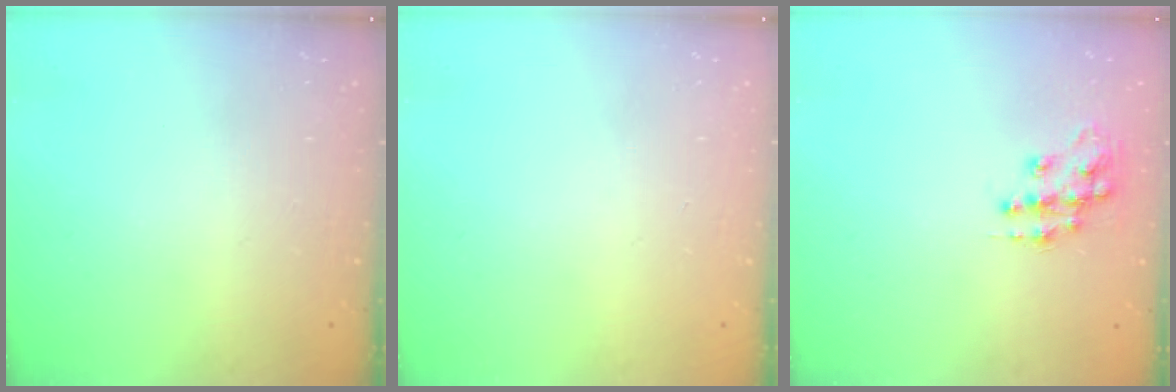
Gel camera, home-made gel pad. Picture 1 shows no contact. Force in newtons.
{"total": 0.0}
{"total": 11.5, "press": 11.5, "slide": 0.7}